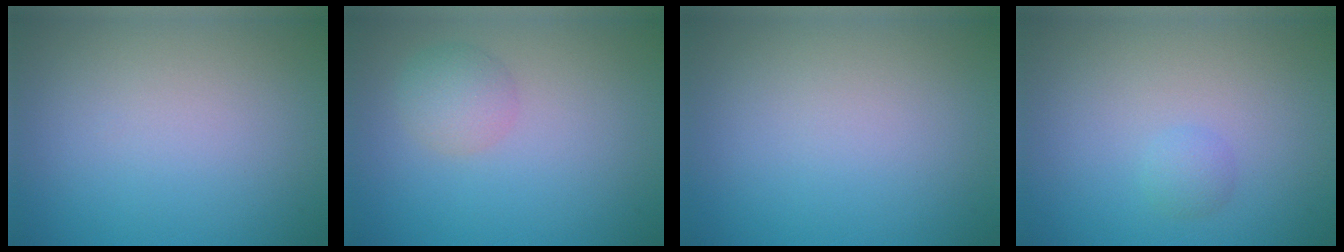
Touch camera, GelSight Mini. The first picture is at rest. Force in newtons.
{"total": 2.3, "press": 2.3, "slide": 0.1}
{"total": 0.0}
{"total": 1.1, "press": 1.1, "slide": 0.0}